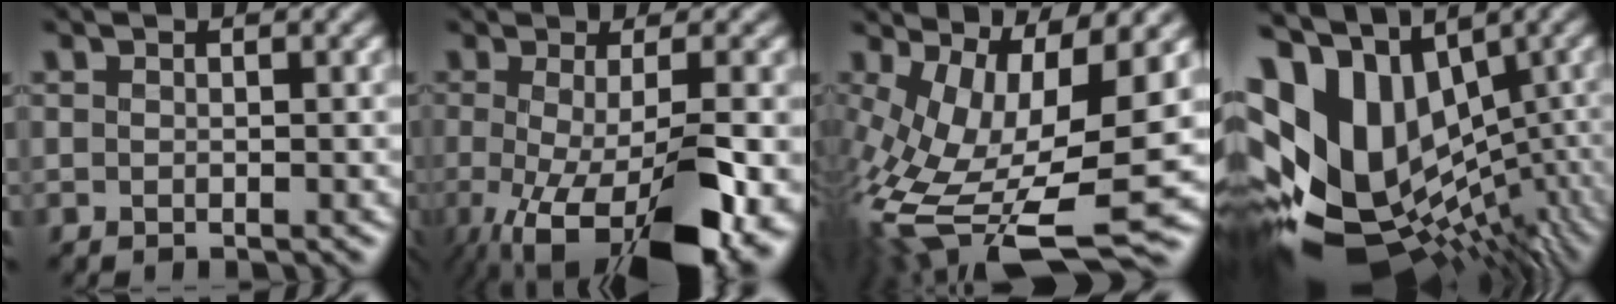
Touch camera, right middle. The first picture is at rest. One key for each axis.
{"total": 11.0, "fx": -4.1, "fy": 3.2, "fz": 9.8, "tx": -0.165, "ty": -0.014, "tz": -0.049}
{"total": 14.2, "fx": -2.9, "fy": 5.0, "fz": 12.9, "tx": -0.266, "ty": -0.019, "tz": -0.027}
{"total": 14.3, "fx": 0.7, "fy": 9.6, "fz": 10.6, "tx": -0.227, "ty": -0.001, "tz": 0.046}